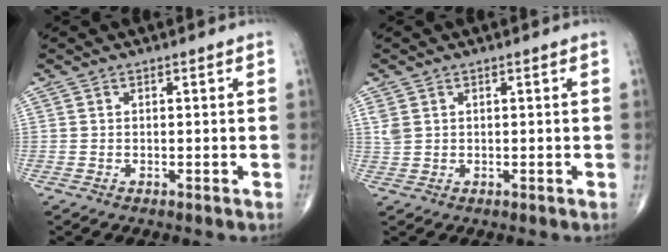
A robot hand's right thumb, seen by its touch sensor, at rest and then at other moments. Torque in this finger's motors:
{"motor_torque": [0.44, 0.75, 0.32, 0.25, 0.00]}